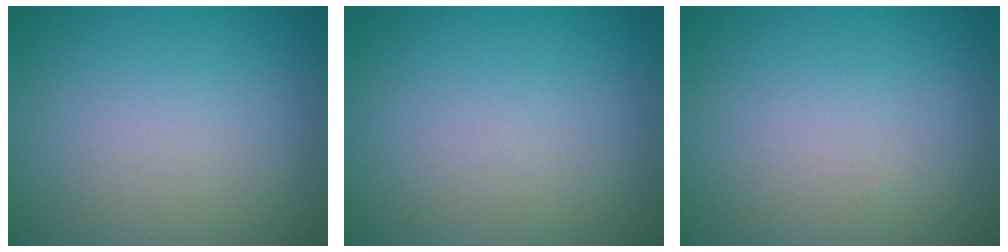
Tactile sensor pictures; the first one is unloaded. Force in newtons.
{"total": 0.0}
{"total": 0.0}